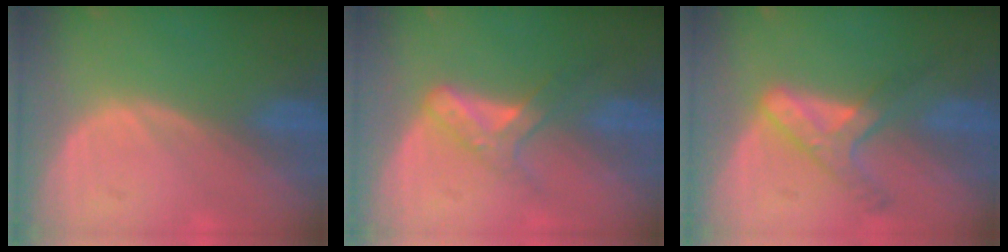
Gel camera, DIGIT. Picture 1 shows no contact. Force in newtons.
{"total": 5.6, "press": 4.9, "slide": 2.7}
{"total": 6.2, "press": 5.6, "slide": 2.7}